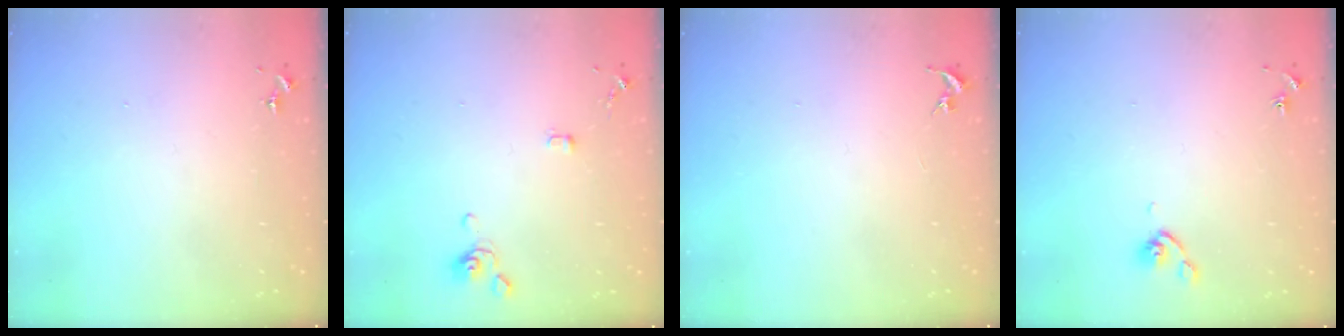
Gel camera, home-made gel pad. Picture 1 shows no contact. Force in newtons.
{"total": 3.5, "press": 3.4, "slide": 0.7}
{"total": 0.0}
{"total": 4.6, "press": 4.5, "slide": 0.9}